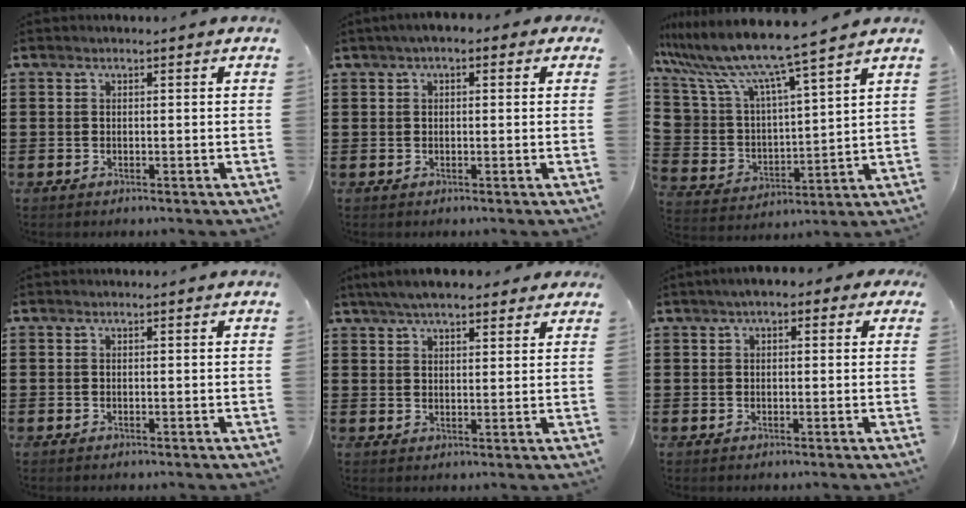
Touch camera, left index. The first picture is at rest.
{"total": 1.8, "force": [0.0, 1.0, 1.5], "torque": [-0.030, 0.007, -0.002]}
{"total": 8.7, "force": [7.6, 1.0, 4.1], "torque": [-0.114, -0.047, 0.127]}
{"total": 0.0}
{"total": 5.6, "force": [4.7, 1.5, 2.6], "torque": [-0.063, 0.002, 0.088]}
{"total": 2.2, "force": [0.6, 1.2, 1.7], "torque": [-0.037, 0.010, 0.009]}